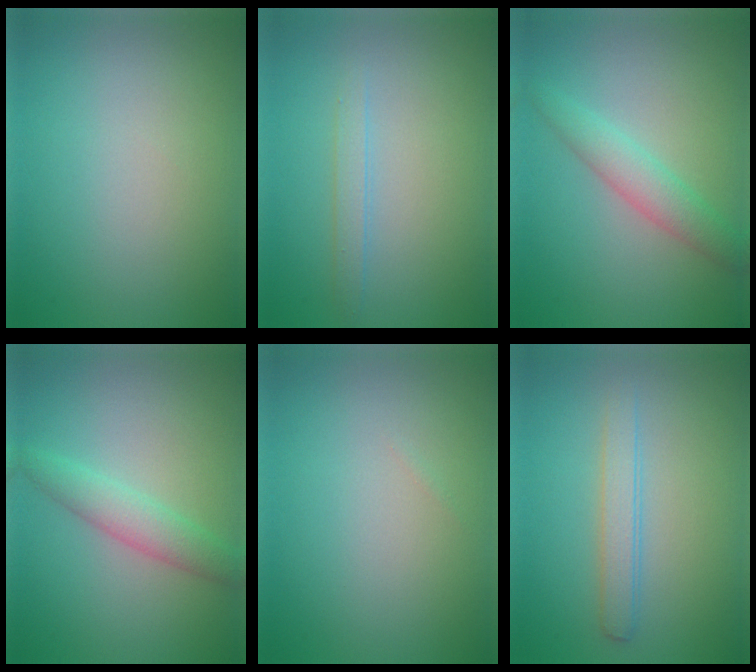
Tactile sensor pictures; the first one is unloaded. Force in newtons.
{"total": 1.3, "press": 1.3, "slide": 0.0}
{"total": 2.9, "press": 2.9, "slide": 0.1}
{"total": 2.8, "press": 2.8, "slide": 0.2}
{"total": 0.0}
{"total": 2.1, "press": 2.1, "slide": 0.1}